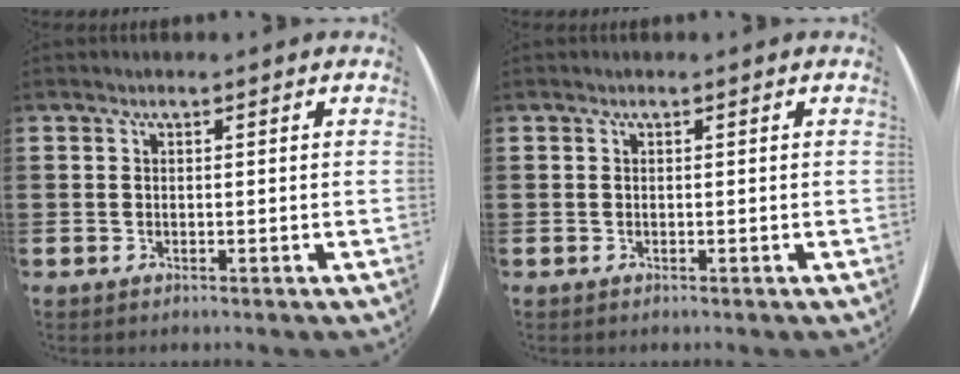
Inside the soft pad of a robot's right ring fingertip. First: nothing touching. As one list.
[{"total": 0.0}]